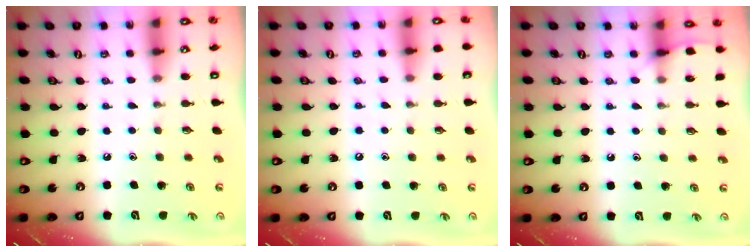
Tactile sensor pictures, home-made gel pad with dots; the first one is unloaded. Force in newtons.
{"total": 5.0, "press": 5.0, "slide": 0.6}
{"total": 5.6, "press": 5.5, "slide": 0.7}